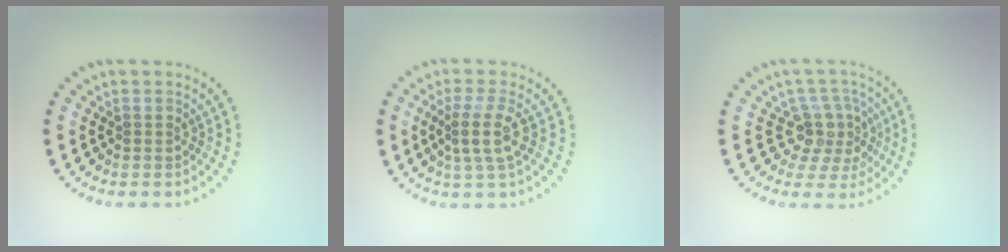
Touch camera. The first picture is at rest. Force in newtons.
{"total": 2.9, "press": 2.3, "slide": 1.8}
{"total": 3.8, "press": 2.8, "slide": 2.6}